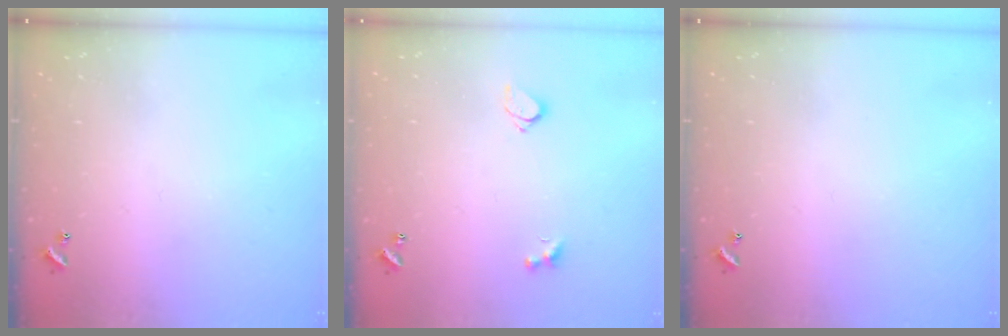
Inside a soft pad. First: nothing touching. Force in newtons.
{"total": 2.8, "press": 2.5, "slide": 1.3}
{"total": 0.0}